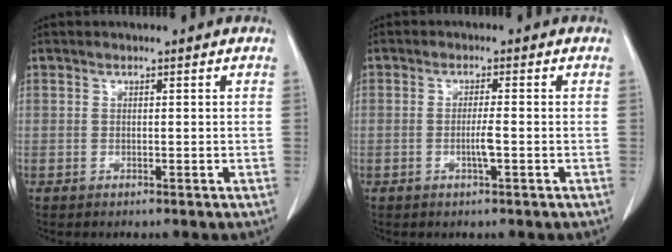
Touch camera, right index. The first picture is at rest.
{"total": 2.5, "force": [-0.7, -0.1, 2.4], "torque": [-0.046, -0.002, -0.013]}